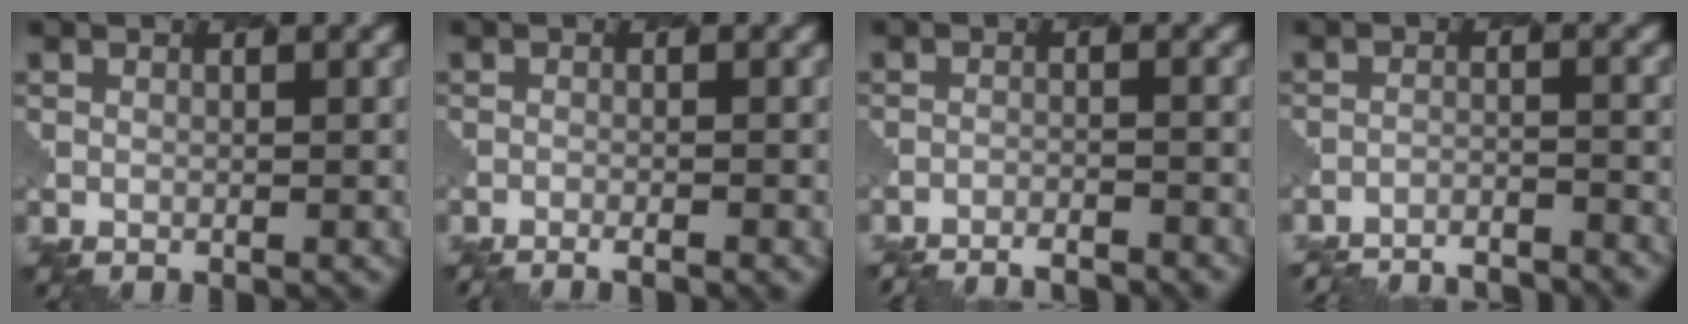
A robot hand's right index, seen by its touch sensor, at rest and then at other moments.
{"total": 2.7, "force": [-2.0, 0.7, 1.6], "torque": [-0.013, 0.008, -0.026]}
{"total": 6.0, "force": [-5.9, 0.8, 0.9], "torque": [-0.007, 0.005, -0.083]}
{"total": 8.8, "force": [-8.7, 1.1, 0.6], "torque": [0.001, 0.000, -0.124]}